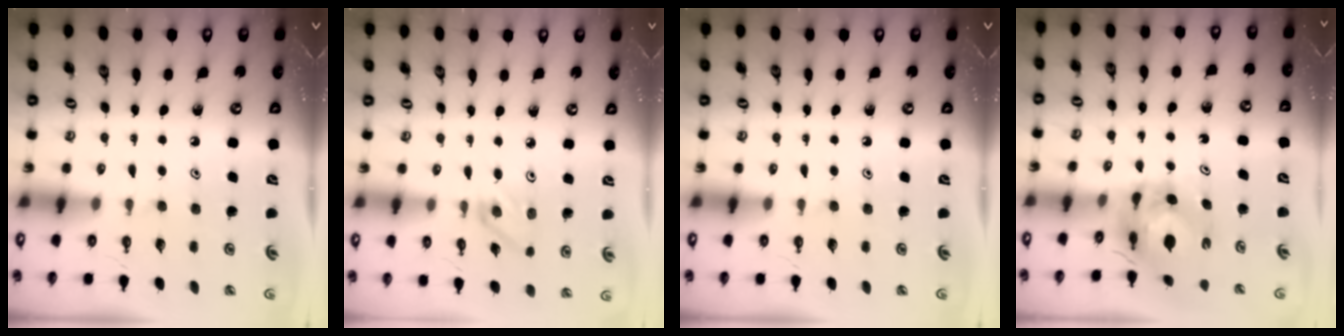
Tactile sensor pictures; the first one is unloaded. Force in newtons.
{"total": 2.8, "press": 2.7, "slide": 0.4}
{"total": 0.0}
{"total": 6.5, "press": 6.4, "slide": 0.5}